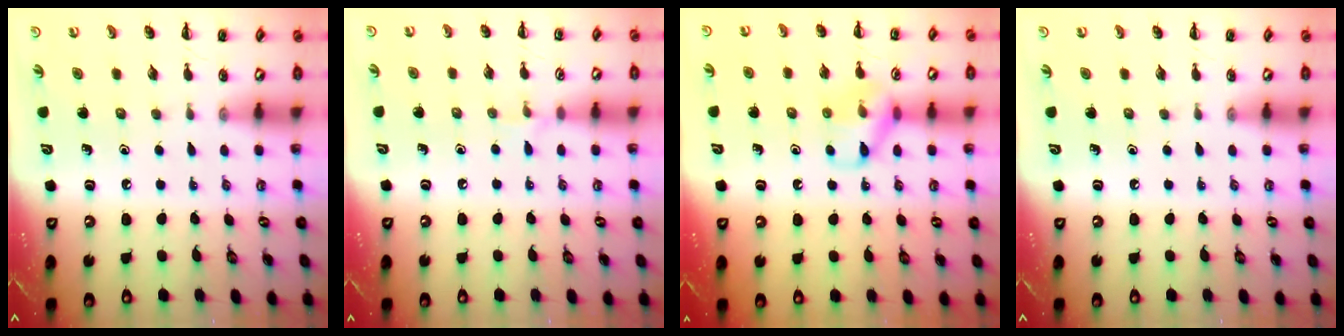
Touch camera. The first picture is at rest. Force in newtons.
{"total": 4.5, "press": 4.2, "slide": 1.5}
{"total": 10.0, "press": 10.0, "slide": 0.6}
{"total": 0.0}